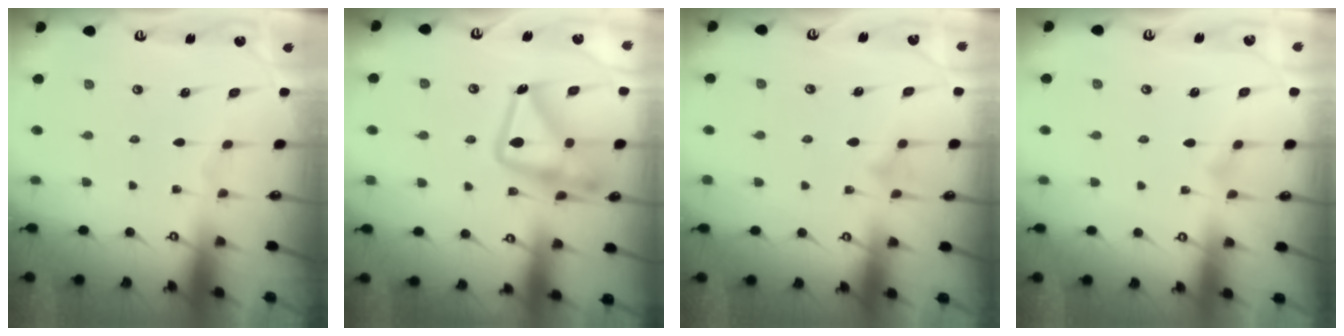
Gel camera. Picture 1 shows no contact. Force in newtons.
{"total": 20.6, "press": 20.5, "slide": 1.5}
{"total": 8.7, "press": 8.7, "slide": 0.9}
{"total": 3.7, "press": 3.7, "slide": 0.3}